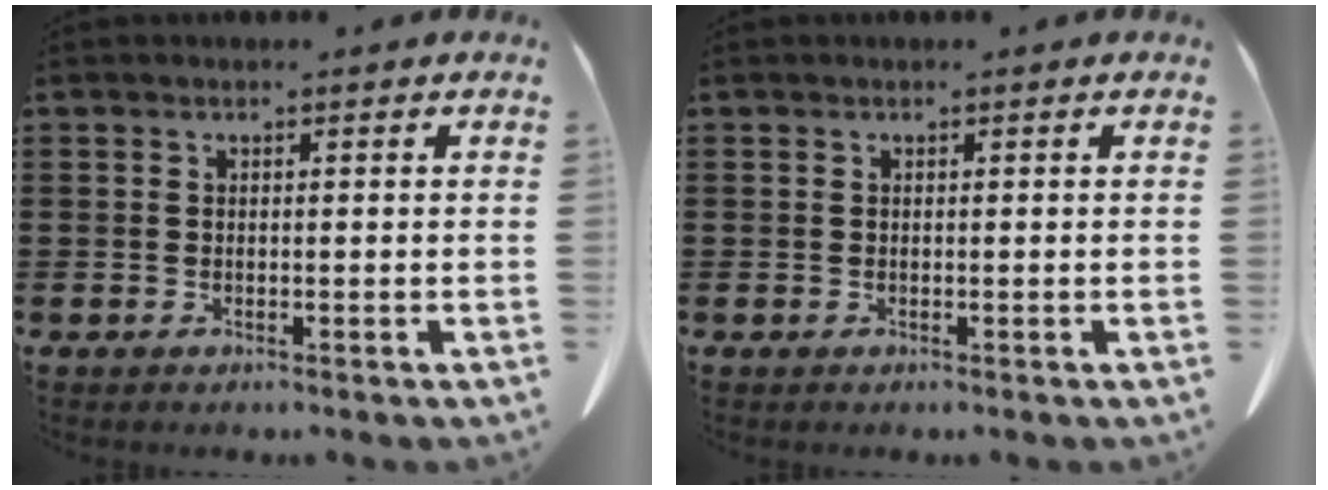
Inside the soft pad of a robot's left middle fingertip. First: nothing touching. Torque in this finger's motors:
{"motor_torque": [-0.99, 1.15, -0.31, -0.06]}